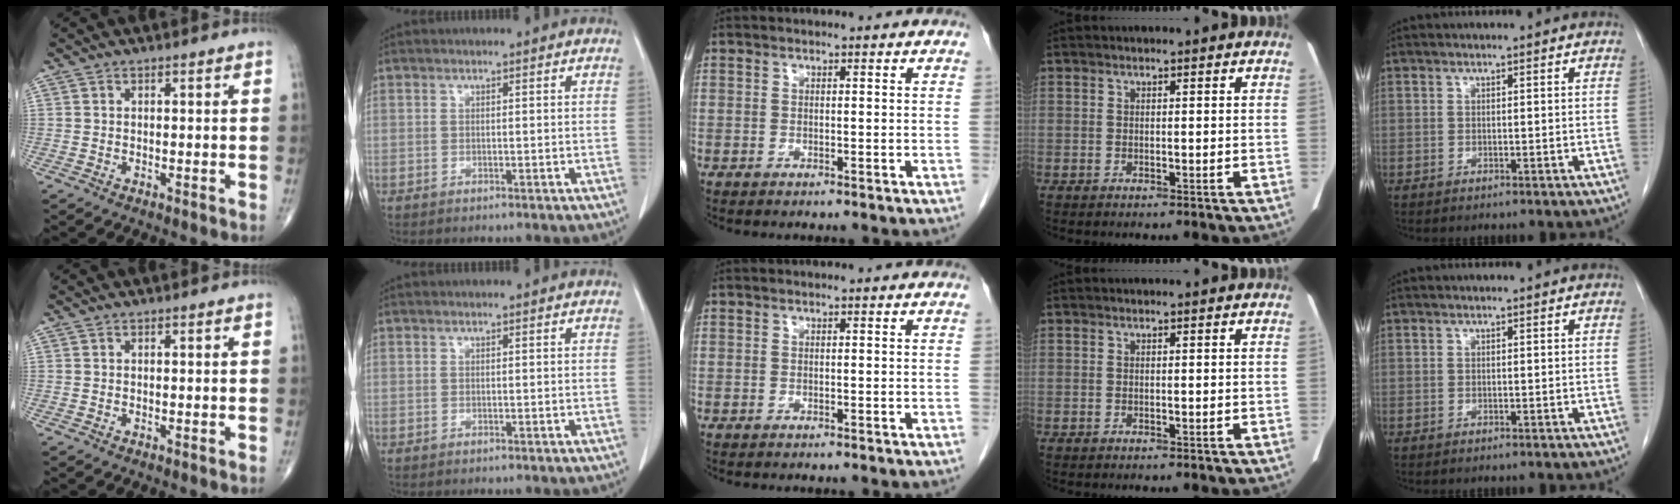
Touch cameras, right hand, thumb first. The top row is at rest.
{}